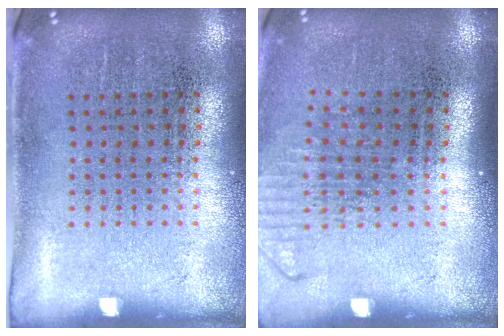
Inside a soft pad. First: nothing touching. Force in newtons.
{"total": 1.3, "press": 1.0, "slide": 0.7}